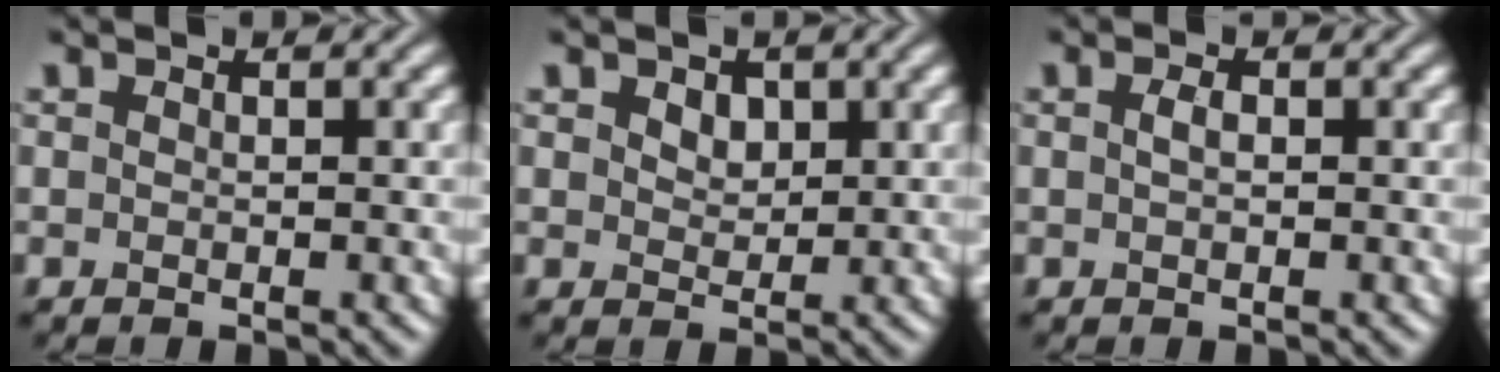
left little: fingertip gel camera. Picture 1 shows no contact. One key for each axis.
{"total": 2.0, "fx": 0.9, "fy": 1.4, "fz": 1.1, "tx": -0.019, "ty": 0.002, "tz": 0.011}
{"total": 0.9, "fx": 0.1, "fy": 0.4, "fz": 0.8, "tx": -0.020, "ty": 0.001, "tz": 0.001}